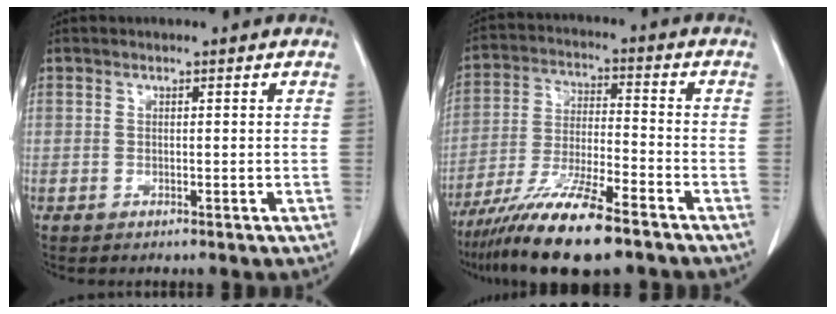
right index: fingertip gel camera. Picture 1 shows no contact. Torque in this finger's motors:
{"motor_torque": [0.60, -0.56, 0.68, 0.21]}